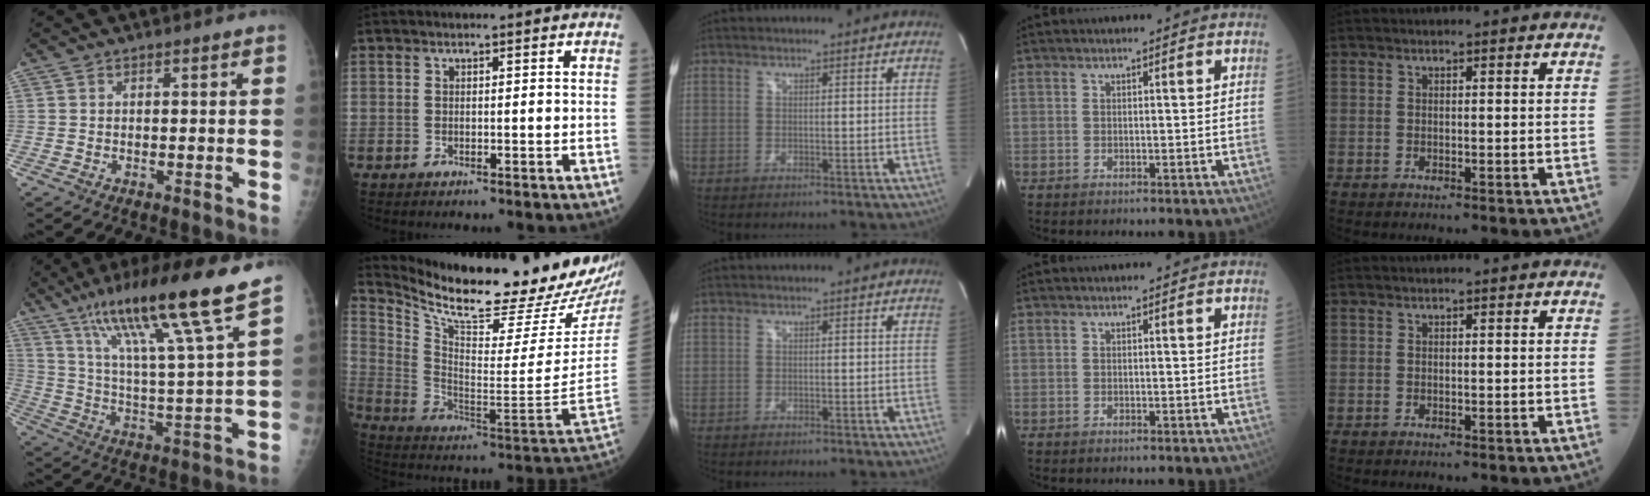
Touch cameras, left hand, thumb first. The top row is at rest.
{"thumb": {"total": 20.3, "force": [13.7, 0.7, 14.9], "torque": [-0.236, -0.054, 0.233]}, "index": {"total": 26.8, "force": [23.3, 2.7, 13.0], "torque": [-0.236, -0.091, 0.340]}}